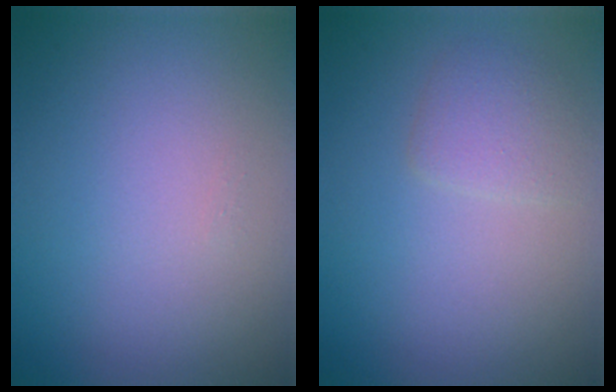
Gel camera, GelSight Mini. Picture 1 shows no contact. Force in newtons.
{"total": 1.7, "press": 1.7, "slide": 0.0}